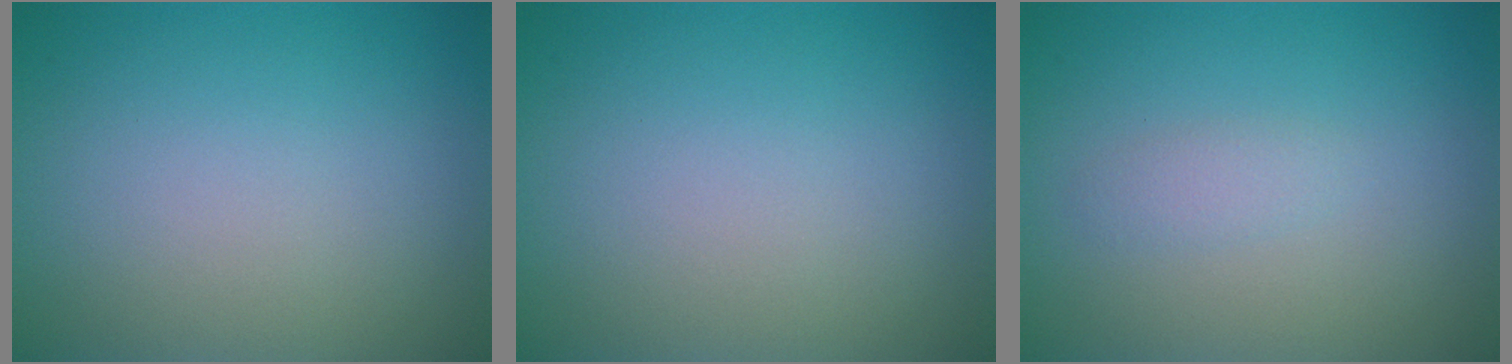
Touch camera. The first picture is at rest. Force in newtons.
{"total": 0.0}
{"total": 1.0, "press": 1.0, "slide": 0.0}